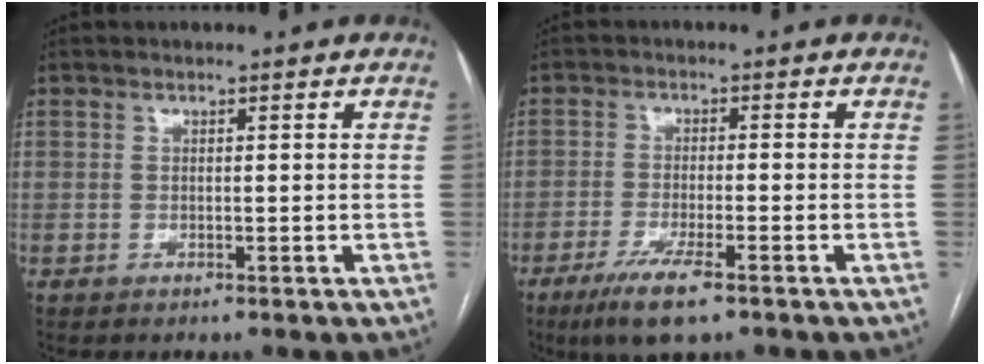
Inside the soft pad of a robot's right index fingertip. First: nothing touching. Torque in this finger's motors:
{"motor_torque": [0.21, -0.24, 0.43, 0.11]}